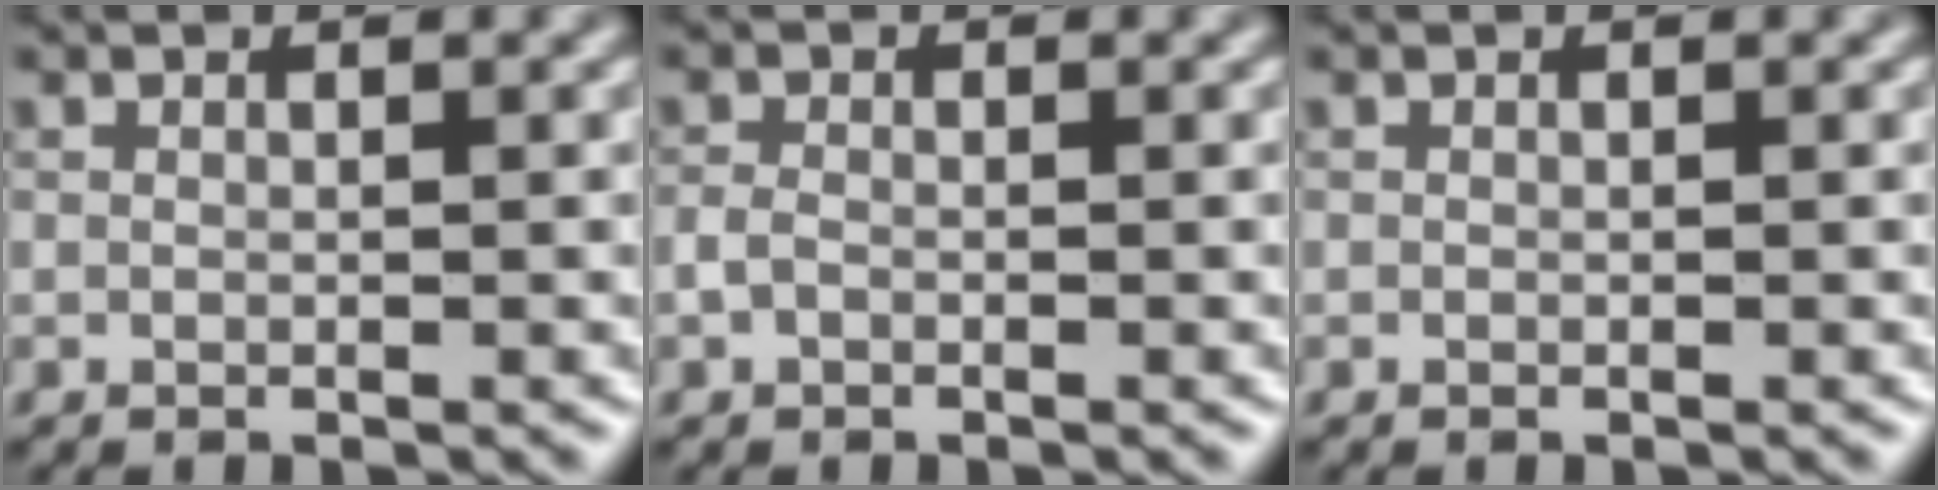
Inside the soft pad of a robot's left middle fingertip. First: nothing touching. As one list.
[{"total": 0.9, "force": [-0.4, 0.6, 0.6], "torque": [-0.015, 0.001, -0.012]}, {"total": 0.0}]